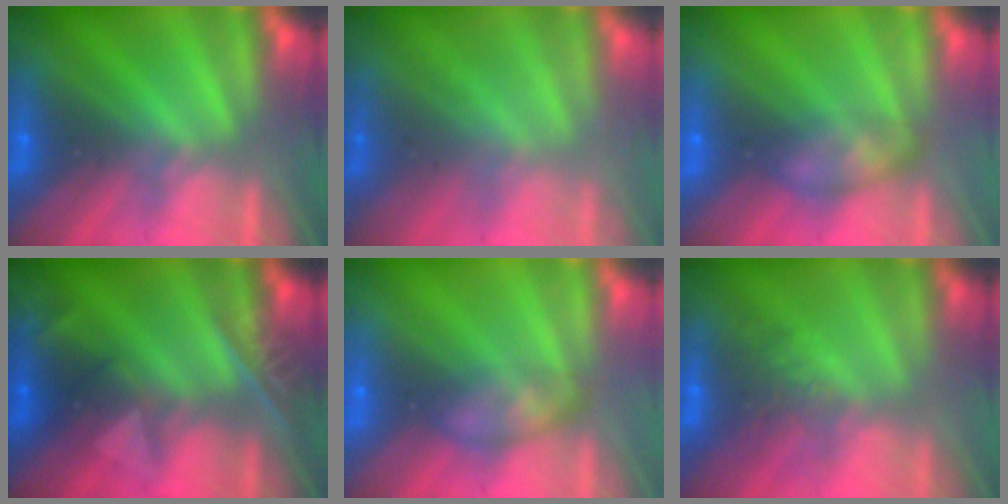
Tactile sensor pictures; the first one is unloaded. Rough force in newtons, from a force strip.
{"total": 2.3}
{"total": 2.3}
{"total": 2.4}
{"total": 2.3}
{"total": 2.7}